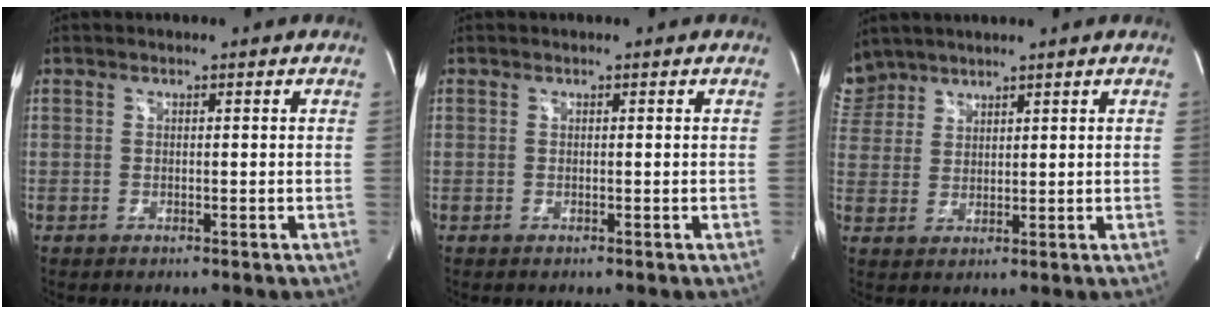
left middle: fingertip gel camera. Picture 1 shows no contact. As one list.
[{"total": 0.0}, {"total": 5.8, "force": [5.1, 2.7, 0.0], "torque": [-0.006, 0.014, 0.112]}]